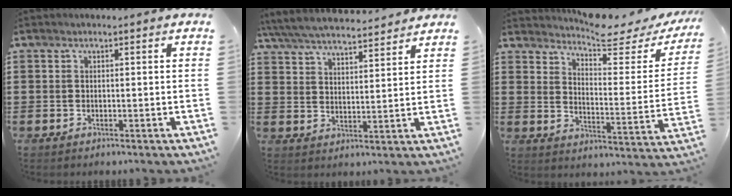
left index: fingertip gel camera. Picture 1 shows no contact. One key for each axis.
{"total": 5.8, "fx": 5.5, "fy": 0.5, "fz": 1.7, "tx": -0.056, "ty": -0.029, "tz": 0.096}
{"total": 6.3, "fx": 5.7, "fy": 0.4, "fz": 2.6, "tx": -0.053, "ty": -0.042, "tz": 0.093}